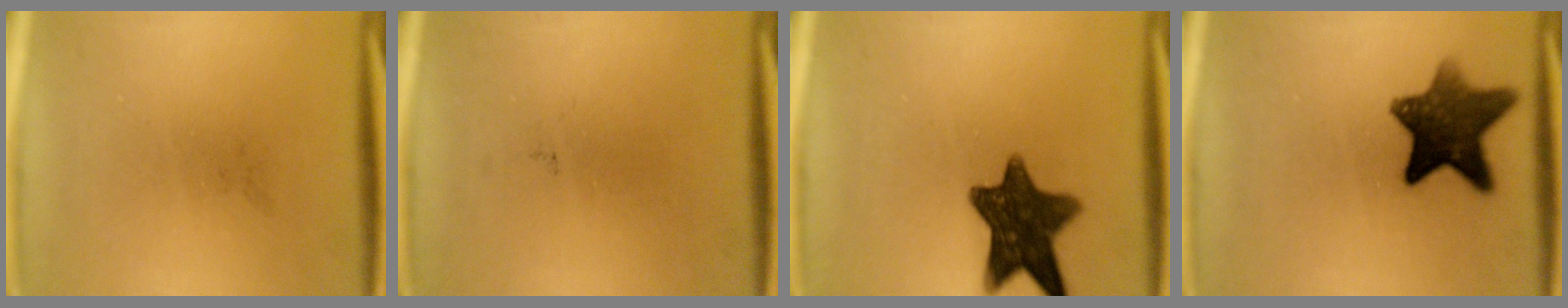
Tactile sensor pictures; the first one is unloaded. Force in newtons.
{"total": 0.0}
{"total": 12.0}
{"total": 11.3}